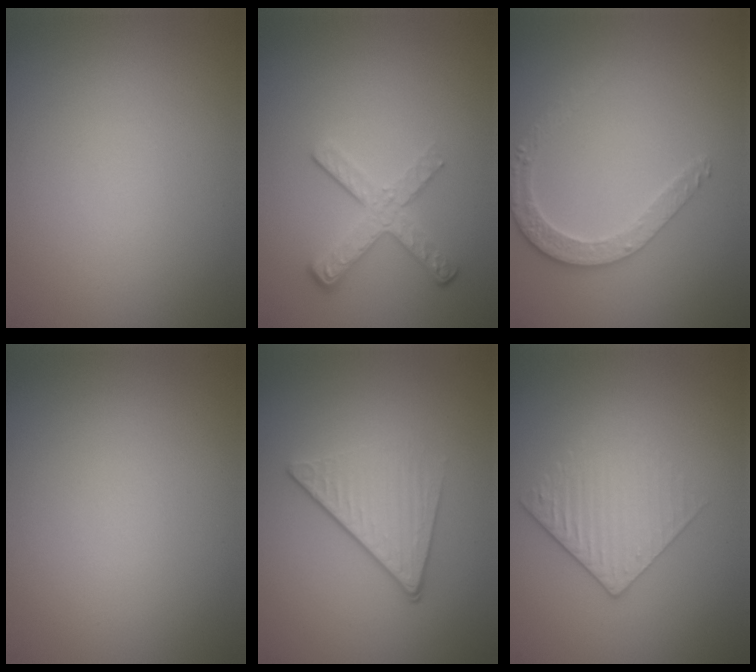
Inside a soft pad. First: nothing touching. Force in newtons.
{"total": 3.5, "press": 2.6, "slide": 2.4}
{"total": 2.7, "press": 2.7, "slide": 0.3}
{"total": 0.0}
{"total": 4.2, "press": 2.7, "slide": 3.2}
{"total": 2.9, "press": 2.6, "slide": 1.4}